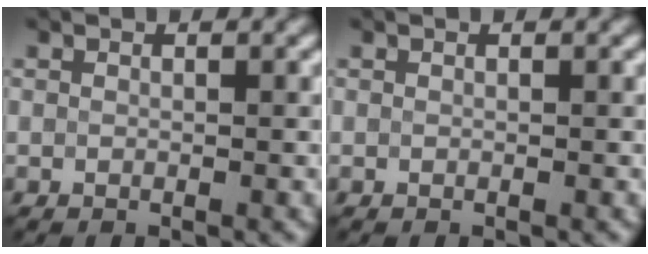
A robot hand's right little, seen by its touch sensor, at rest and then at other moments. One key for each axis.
{"total": 0.0}